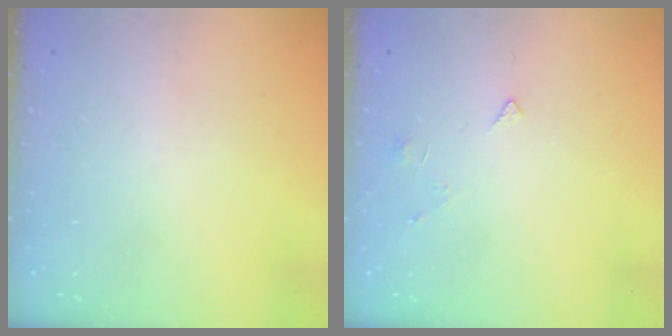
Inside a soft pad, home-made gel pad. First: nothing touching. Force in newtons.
{"total": 2.2, "press": 2.1, "slide": 0.4}